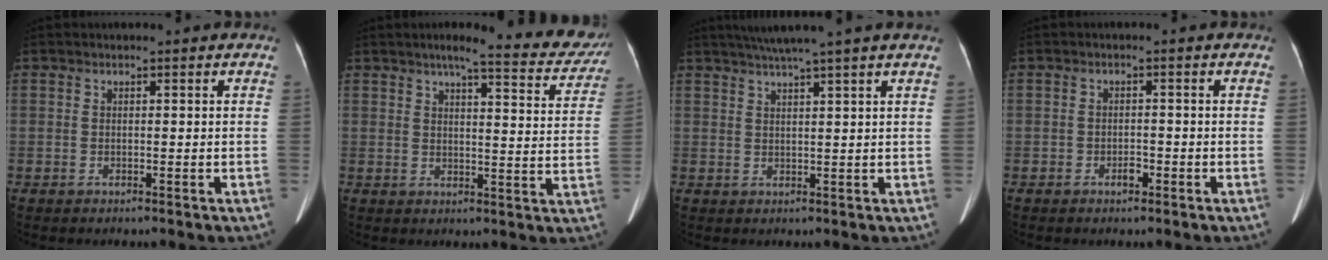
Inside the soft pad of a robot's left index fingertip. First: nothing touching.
{"total": 13.8, "force": [11.9, 2.0, 6.8], "torque": [-0.071, -0.018, 0.125]}
{"total": 7.2, "force": [5.8, -1.7, 4.0], "torque": [-0.060, 0.017, 0.082]}
{"total": 1.3, "force": [-1.0, 0.6, 0.7], "torque": [-0.013, 0.000, -0.016]}